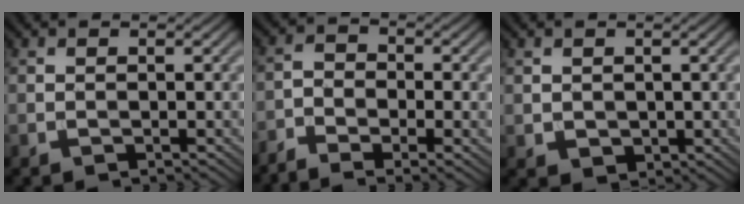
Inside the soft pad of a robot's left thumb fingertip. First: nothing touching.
{"total": 5.6, "force": [-3.8, 2.3, 3.5], "torque": [-0.071, -0.012, -0.076]}
{"total": 1.7, "force": [0.5, 1.5, 0.8], "torque": [-0.025, -0.008, 0.015]}